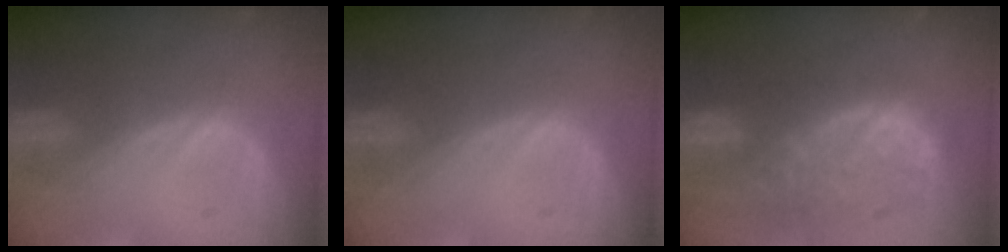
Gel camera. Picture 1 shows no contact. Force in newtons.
{"total": 0.0}
{"total": 11.0, "press": 9.5, "slide": 5.5}